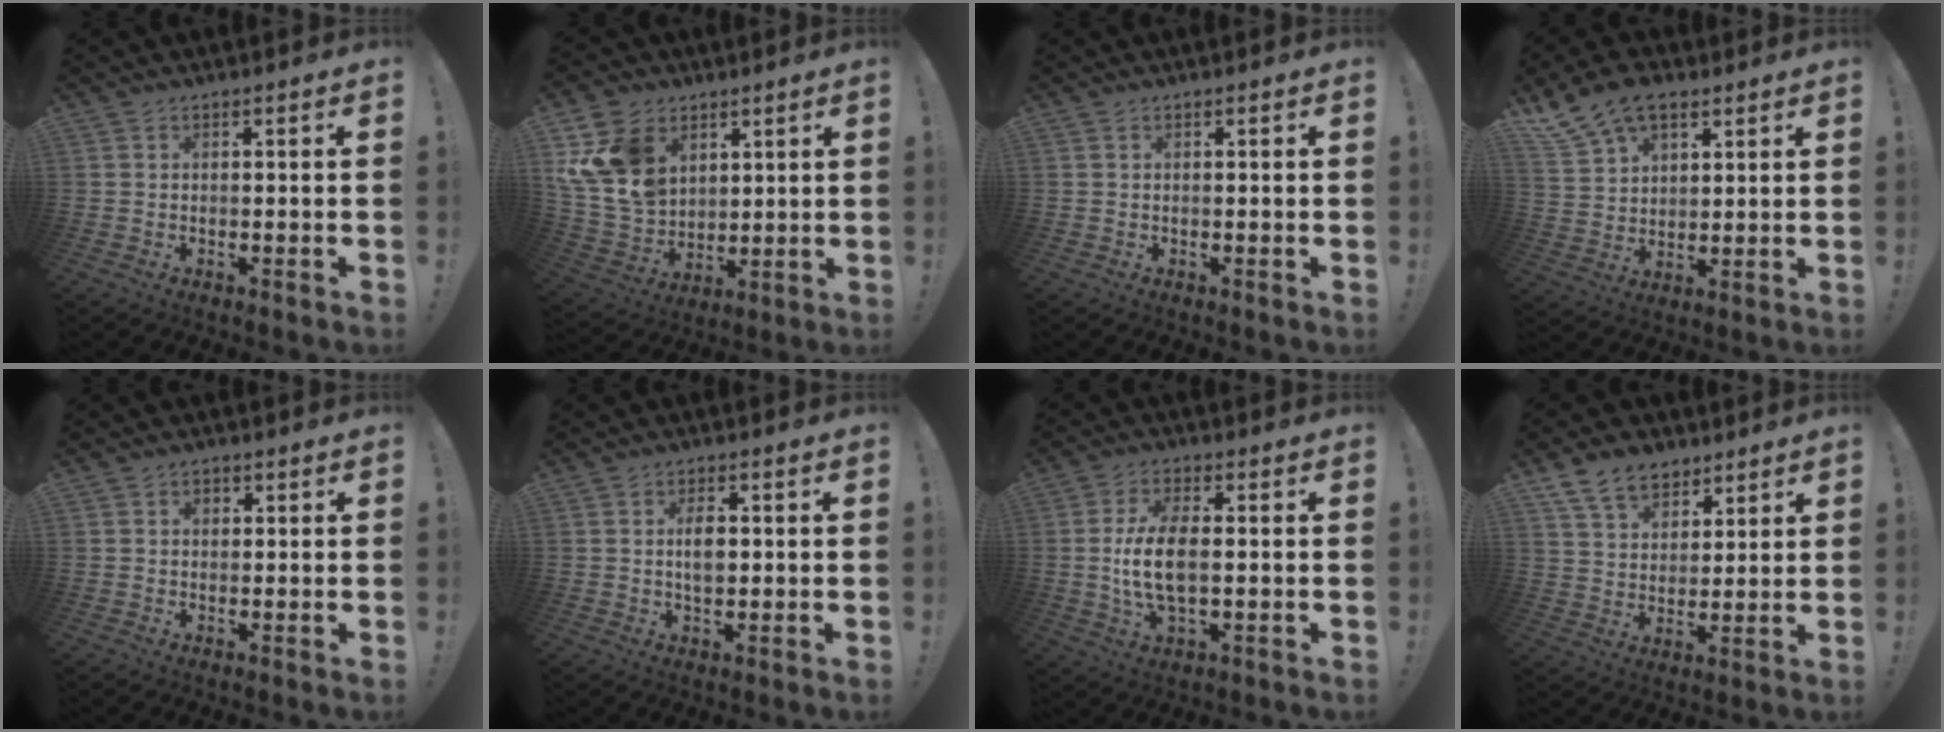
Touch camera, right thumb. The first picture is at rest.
{"total": 16.3, "force": [7.0, 12.0, 8.5], "torque": [-0.180, -0.037, 0.138]}
{"total": 0.0}
{"total": 12.0, "force": [7.9, 7.2, 5.6], "torque": [-0.113, -0.033, 0.156]}
{"total": 1.5, "force": [0.4, 1.3, 0.8], "torque": [-0.008, 0.001, 0.006]}
{"total": 4.9, "force": [0.4, 2.8, 3.9], "torque": [-0.062, 0.000, -0.001]}
{"total": 11.1, "force": [-0.3, 5.1, 9.9], "torque": [-0.191, -0.009, -0.009]}
{"total": 11.4, "force": [7.3, 7.5, 4.6], "torque": [-0.086, -0.033, 0.145]}